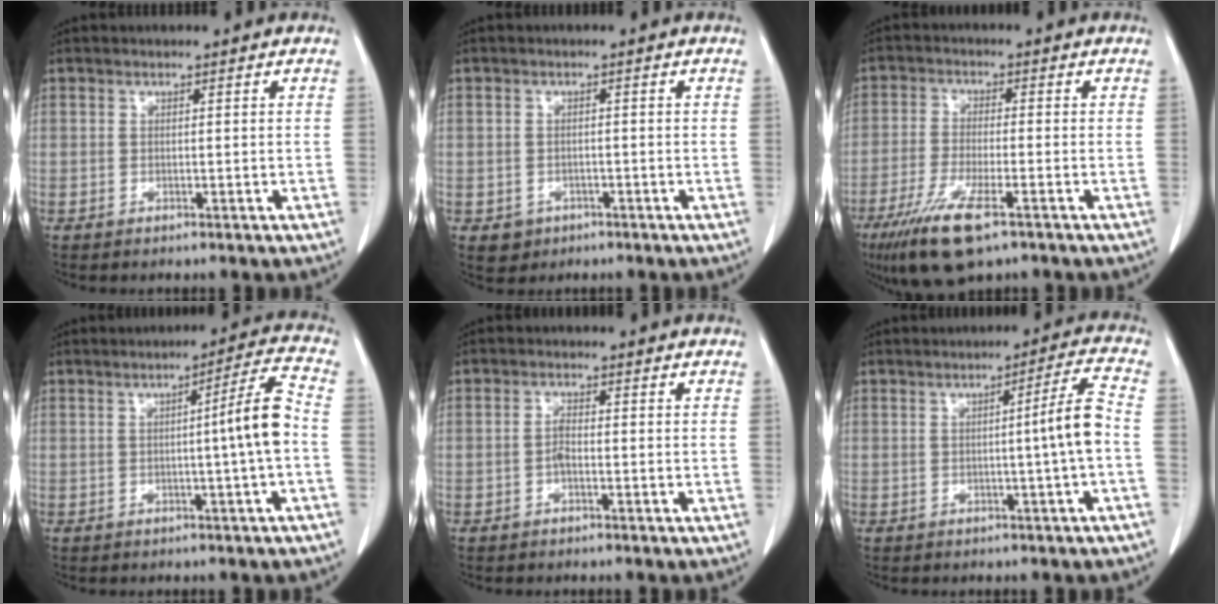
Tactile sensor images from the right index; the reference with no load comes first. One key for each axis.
{"total": 2.9, "fx": -1.2, "fy": 2.6, "fz": 0.4, "tx": 0.001, "ty": 0.009, "tz": -0.012}
{"total": 9.9, "fx": -5.9, "fy": 1.8, "fz": 7.7, "tx": -0.151, "ty": -0.025, "tz": -0.104}
{"total": 6.7, "fx": -0.8, "fy": -1.1, "fz": 6.5, "tx": -0.092, "ty": 0.009, "tz": -0.013}
{"total": 1.6, "fx": -0.6, "fy": 0.5, "fz": 1.4, "tx": -0.026, "ty": 0.003, "tz": -0.013}
{"total": 5.5, "fx": -0.9, "fy": -1.2, "fz": 5.3, "tx": -0.074, "ty": 0.007, "tz": -0.015}